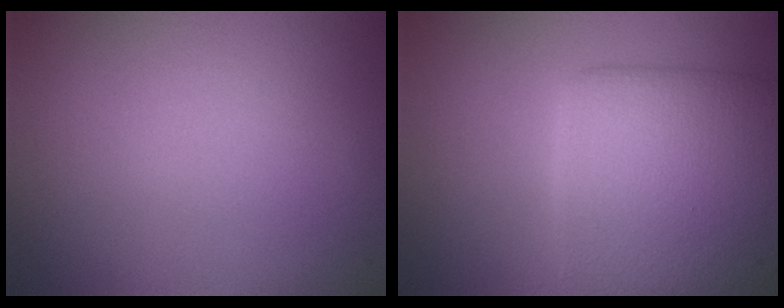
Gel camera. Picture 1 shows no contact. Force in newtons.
{"total": 8.0, "press": 8.0, "slide": 0.4}